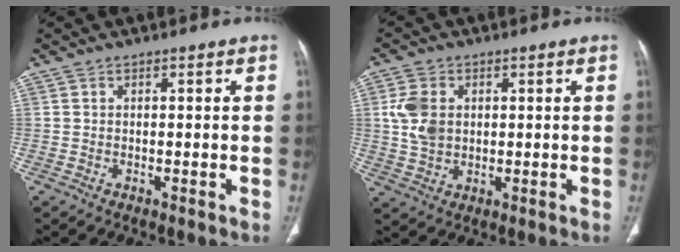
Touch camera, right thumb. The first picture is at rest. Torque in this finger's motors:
{"motor_torque": [0.96, 0.90, 0.81, 0.47, 0.08]}